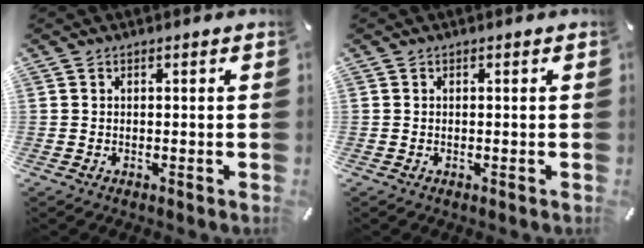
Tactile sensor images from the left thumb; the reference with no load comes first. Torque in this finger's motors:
{"motor_torque": [0.00, 0.00, -0.03, 0.04, 0.00]}